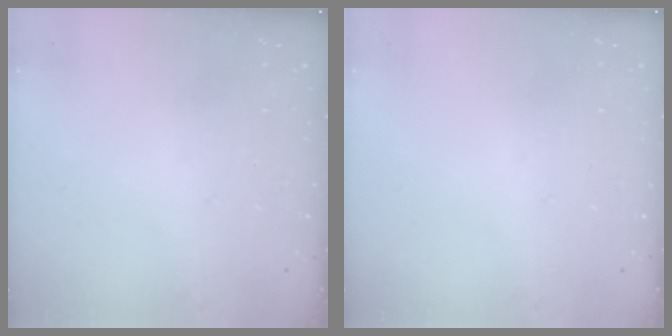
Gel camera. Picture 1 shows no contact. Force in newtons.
{"total": 0.0}